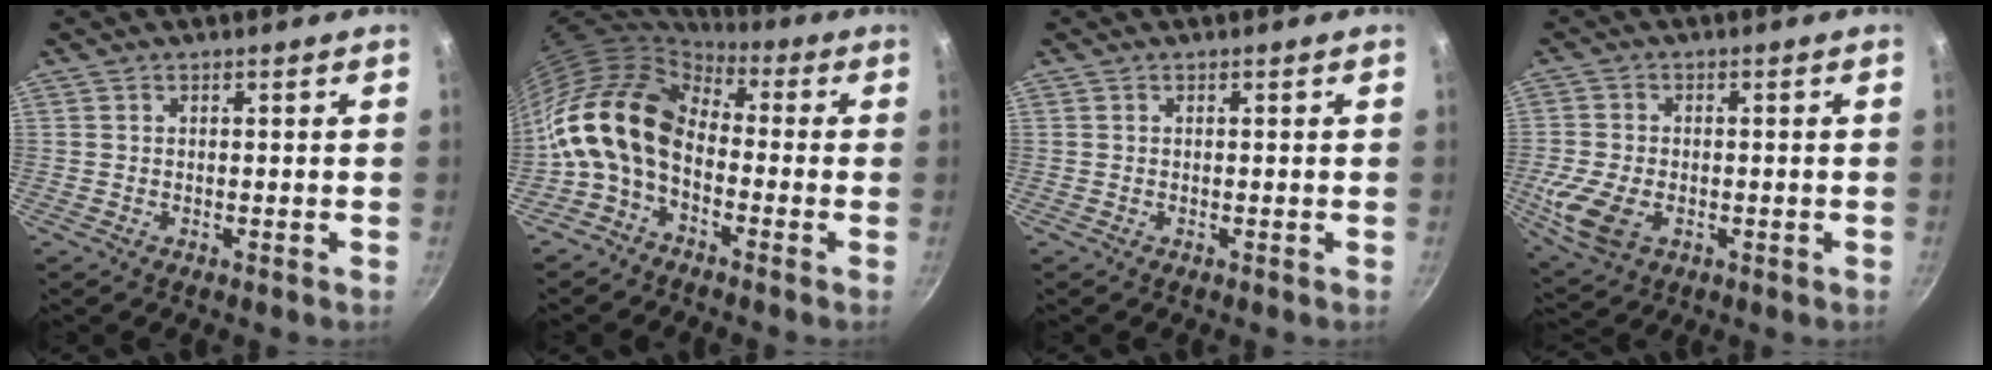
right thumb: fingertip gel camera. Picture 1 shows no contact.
{"total": 15.4, "force": [-1.1, 10.4, 11.2], "torque": [-0.208, 0.030, -0.042]}
{"total": 0.0}
{"total": 9.5, "force": [-2.3, 6.2, 6.8], "torque": [-0.141, -0.003, -0.036]}